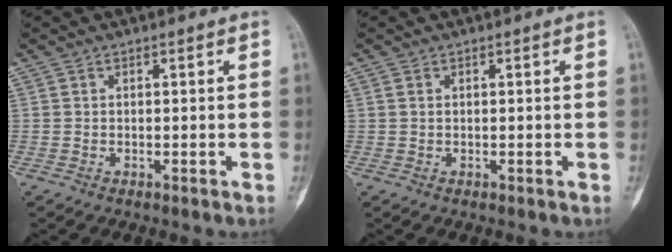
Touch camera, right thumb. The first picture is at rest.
{"total": 0.6, "force": [0.2, 0.4, 0.4], "torque": [-0.009, 0.002, 0.003]}